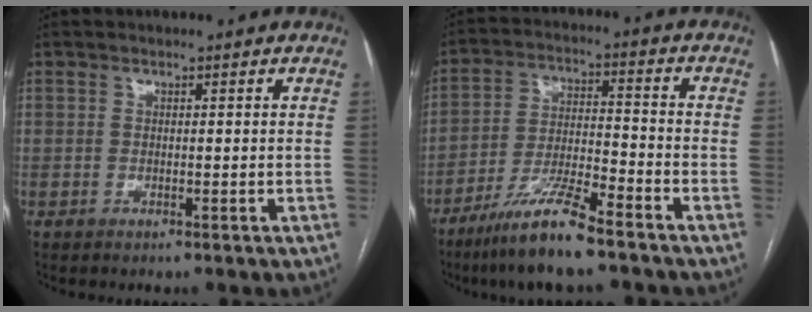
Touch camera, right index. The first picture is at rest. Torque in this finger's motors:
{"motor_torque": [0.83, -1.31, 0.66, 0.16]}